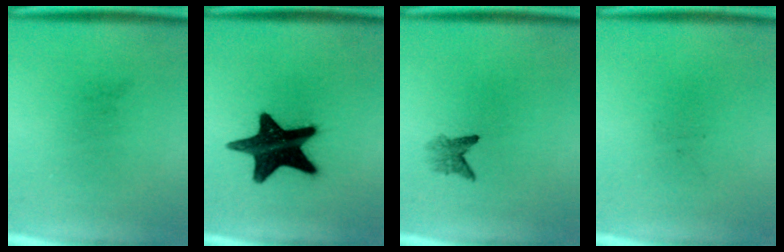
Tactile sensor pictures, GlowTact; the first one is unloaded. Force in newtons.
{"total": 17.5}
{"total": 2.0}
{"total": 0.0}